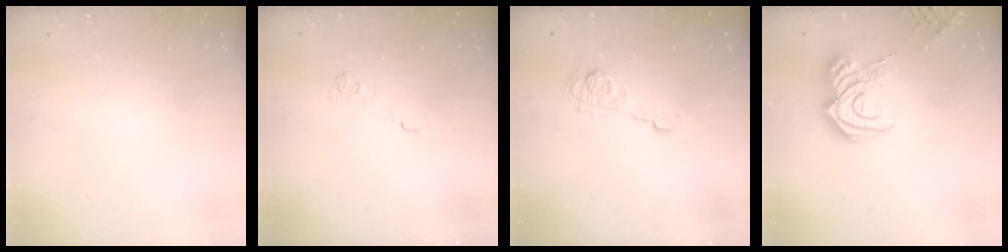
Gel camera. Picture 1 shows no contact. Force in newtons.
{"total": 3.0, "press": 2.6, "slide": 1.5}
{"total": 7.0, "press": 7.0, "slide": 0.3}
{"total": 15.1, "press": 15.0, "slide": 1.6}